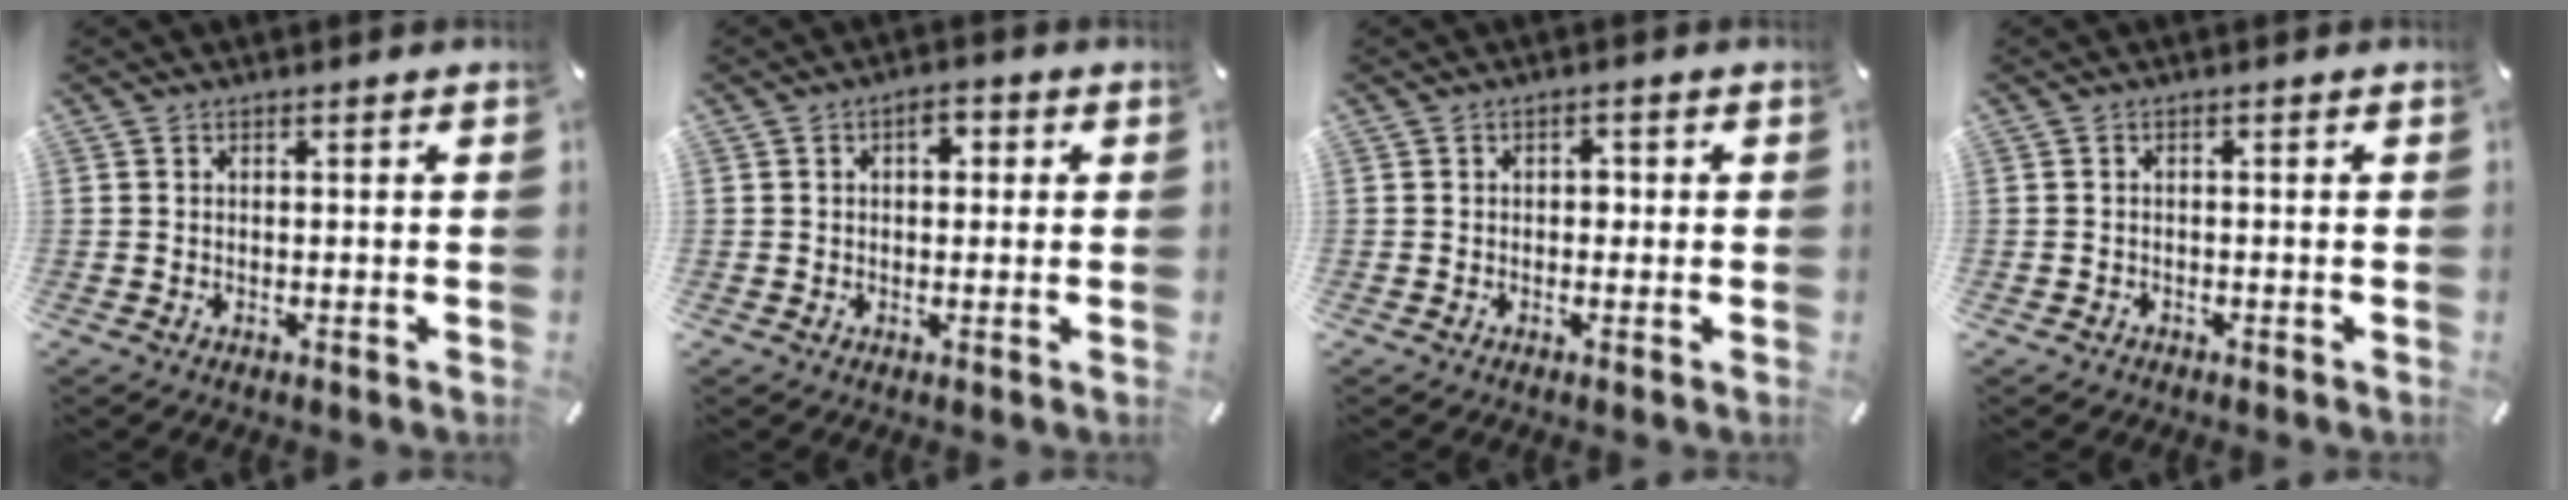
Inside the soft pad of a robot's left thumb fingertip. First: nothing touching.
{"total": 3.7, "force": [0.7, 2.7, 2.5], "torque": [-0.019, -0.001, 0.001]}
{"total": 1.7, "force": [-0.3, 1.4, 0.9], "torque": [-0.012, 0.004, -0.011]}
{"total": 1.0, "force": [-0.7, 0.7, 0.1], "torque": [-0.002, 0.005, -0.017]}